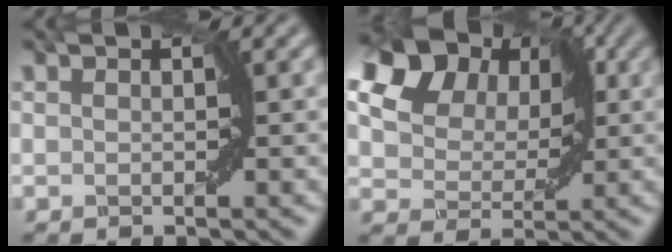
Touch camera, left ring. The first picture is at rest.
{"total": 16.5, "force": [6.8, 12.6, 8.3], "torque": [-0.164, 0.038, 0.126]}